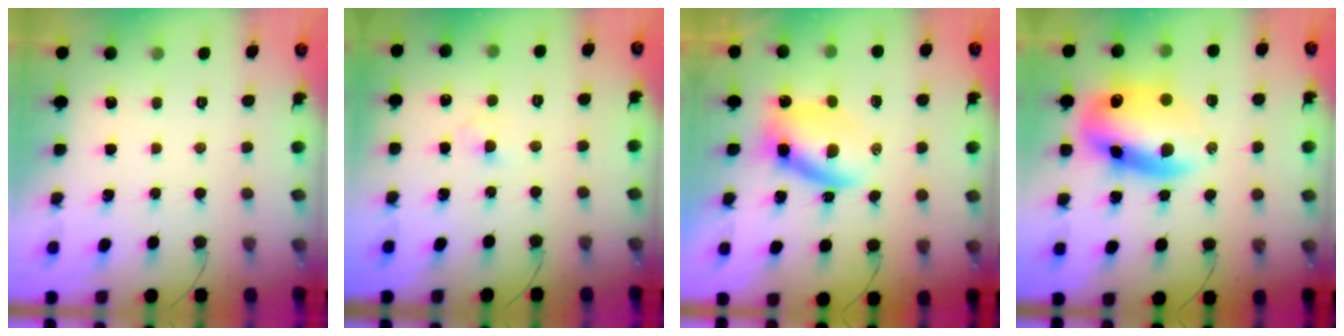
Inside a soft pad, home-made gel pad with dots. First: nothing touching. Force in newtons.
{"total": 2.5, "press": 2.3, "slide": 1.0}
{"total": 6.5, "press": 6.5, "slide": 0.7}
{"total": 15.3, "press": 14.9, "slide": 3.7}